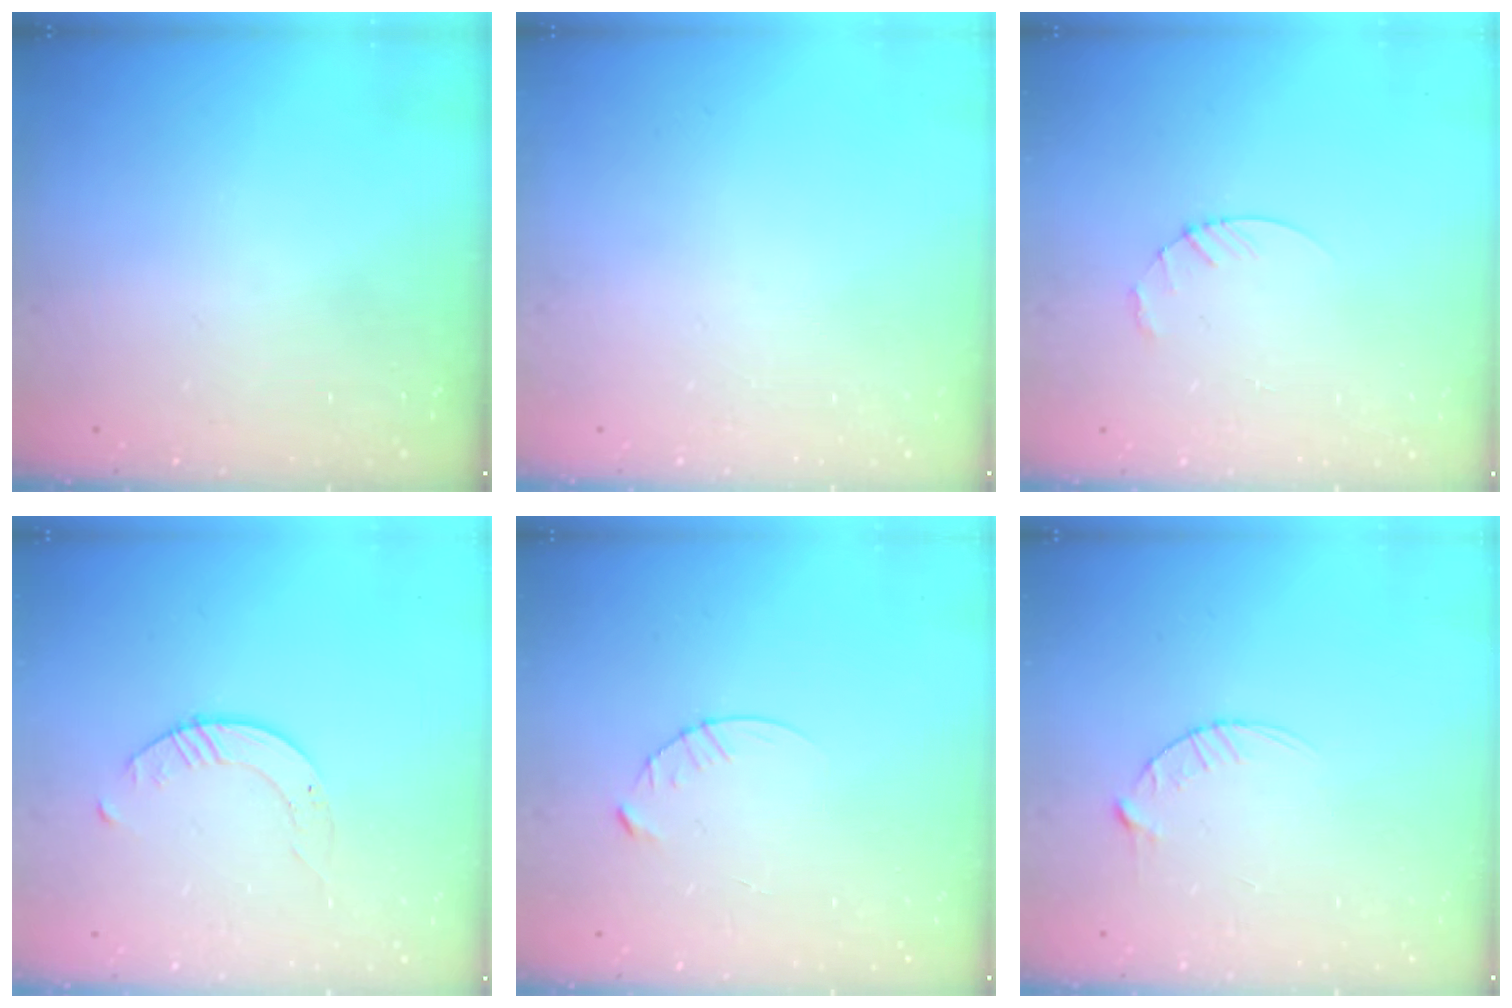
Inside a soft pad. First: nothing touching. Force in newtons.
{"total": 0.0}
{"total": 3.7, "press": 3.7, "slide": 0.5}
{"total": 2.8, "press": 2.8, "slide": 0.3}
{"total": 3.6, "press": 3.6, "slide": 0.5}
{"total": 3.0, "press": 3.0, "slide": 0.4}